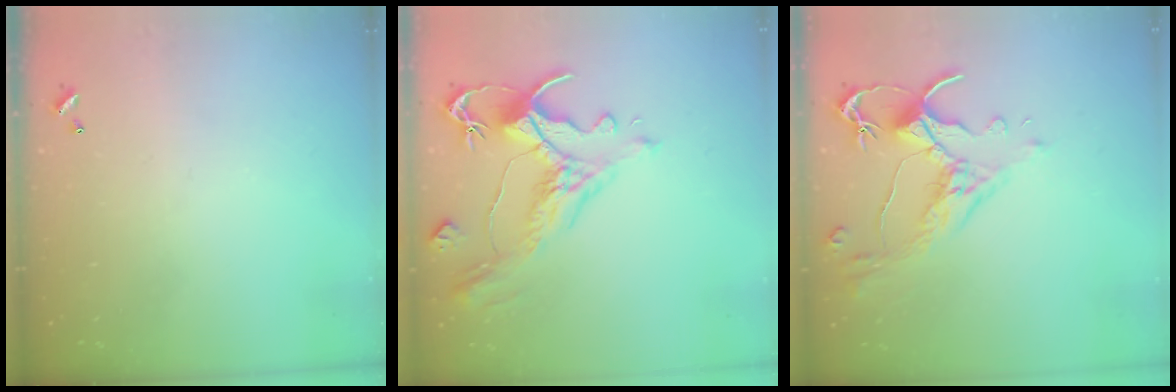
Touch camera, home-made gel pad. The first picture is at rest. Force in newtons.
{"total": 1.6, "press": 0.7, "slide": 1.4}
{"total": 2.5, "press": 2.1, "slide": 1.2}